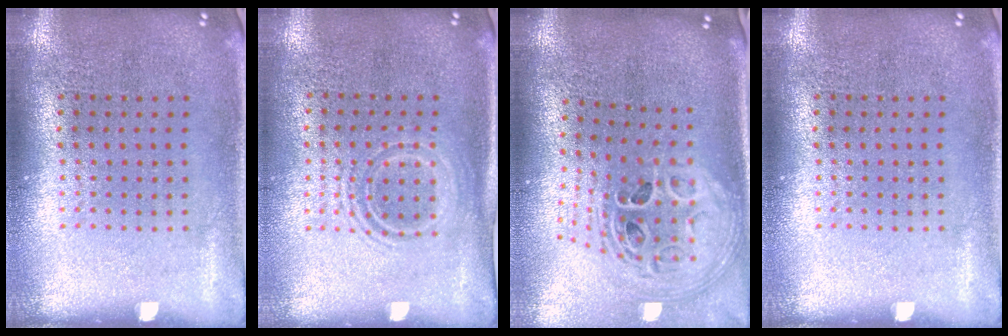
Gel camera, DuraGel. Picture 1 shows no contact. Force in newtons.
{"total": 1.4, "press": 1.2, "slide": 0.7}
{"total": 2.9, "press": 2.1, "slide": 2.1}
{"total": 0.0}